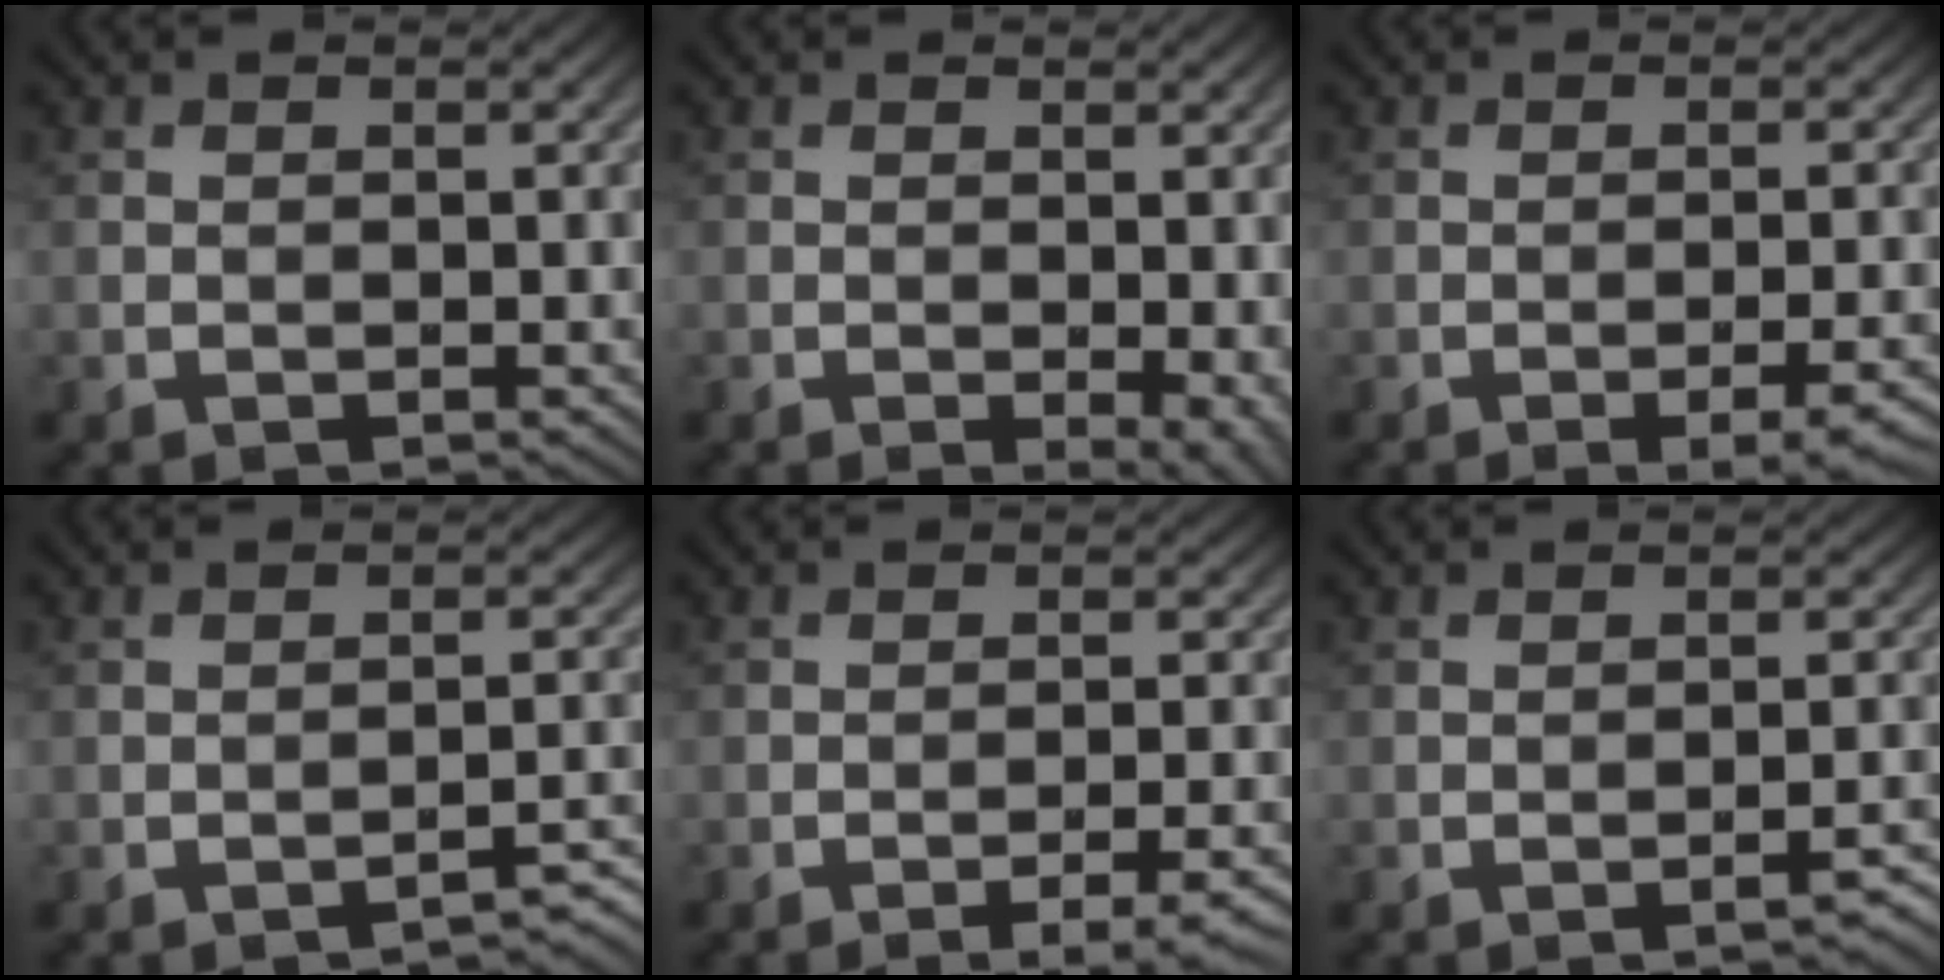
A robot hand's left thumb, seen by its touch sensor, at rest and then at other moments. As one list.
[{"total": 3.1, "force": [-0.7, 1.4, 2.7], "torque": [-0.031, -0.005, -0.007]}, {"total": 4.3, "force": [-2.6, 0.9, 3.3], "torque": [-0.047, 0.009, -0.033]}, {"total": 2.7, "force": [-2.4, 0.3, 1.3], "torque": [-0.013, 0.011, -0.035]}, {"total": 5.2, "force": [-3.6, 1.0, 3.5], "torque": [-0.053, 0.012, -0.052]}, {"total": 2.5, "force": [-1.7, 0.4, 1.8], "torque": [-0.024, 0.008, -0.026]}]